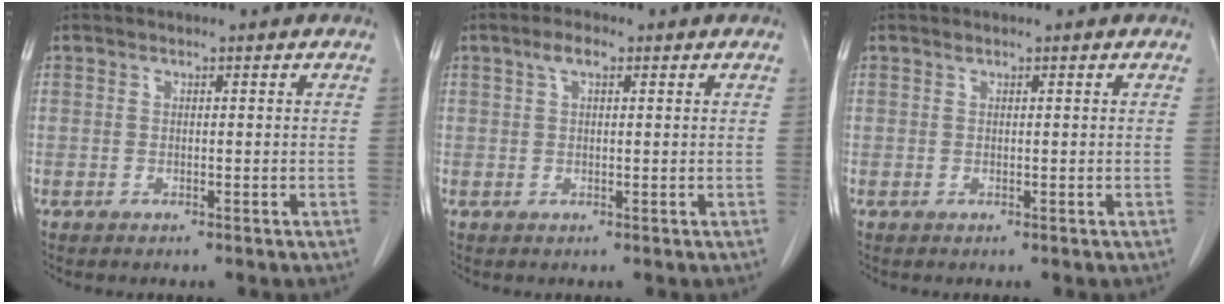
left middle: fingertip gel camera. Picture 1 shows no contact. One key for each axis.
{"total": 2.6, "fx": 1.3, "fy": 1.0, "fz": 2.0, "tx": -0.044, "ty": 0.012, "tz": 0.026}
{"total": 0.0}